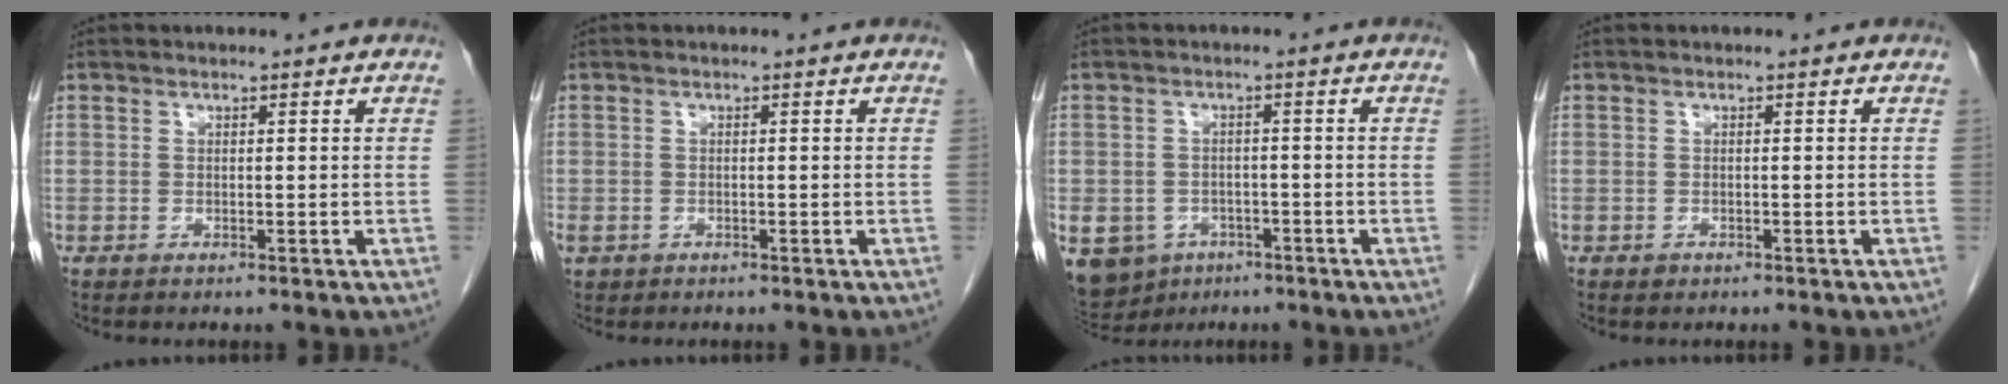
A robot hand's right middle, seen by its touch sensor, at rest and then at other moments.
{"total": 1.5, "force": [-0.8, 1.1, 0.6], "torque": [-0.015, 0.000, -0.008]}
{"total": 12.1, "force": [-6.3, 9.5, 4.1], "torque": [-0.114, -0.003, -0.082]}
{"total": 0.6, "force": [-0.4, 0.4, 0.2], "torque": [-0.004, 0.001, -0.007]}